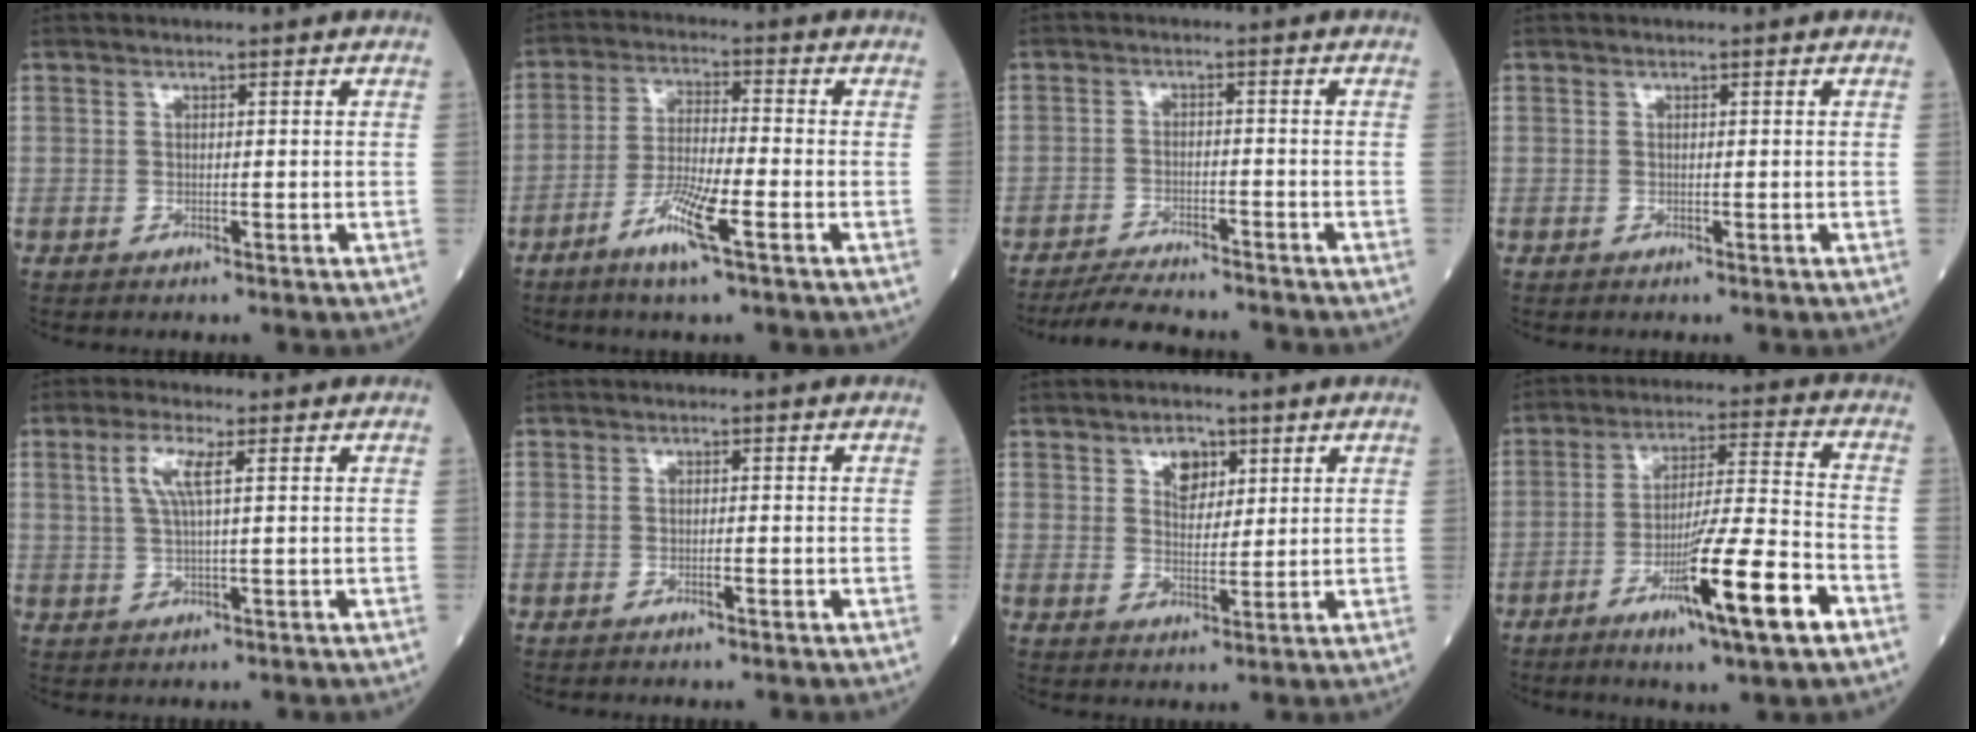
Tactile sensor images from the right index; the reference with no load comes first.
{"total": 7.8, "force": [-4.1, 0.3, 6.7], "torque": [-0.135, -0.010, -0.077]}
{"total": 8.6, "force": [-8.1, 0.7, 3.1], "torque": [-0.049, -0.011, -0.126]}
{"total": 0.0}
{"total": 4.4, "force": [1.6, 0.5, 4.1], "torque": [-0.092, 0.006, 0.036]}
{"total": 0.7, "force": [-0.3, 0.1, 0.6], "torque": [-0.014, 0.001, -0.002]}
{"total": 4.3, "force": [2.3, 2.4, 2.6], "torque": [-0.044, 0.004, 0.044]}
{"total": 14.5, "force": [-6.8, 0.0, 12.7], "torque": [-0.219, -0.018, -0.112]}